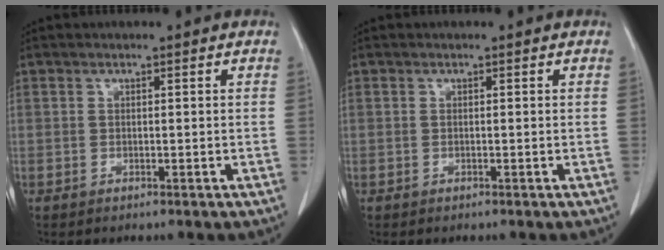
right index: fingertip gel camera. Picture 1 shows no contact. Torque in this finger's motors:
{"motor_torque": [0.01, 0.28, -0.03, 0.00]}